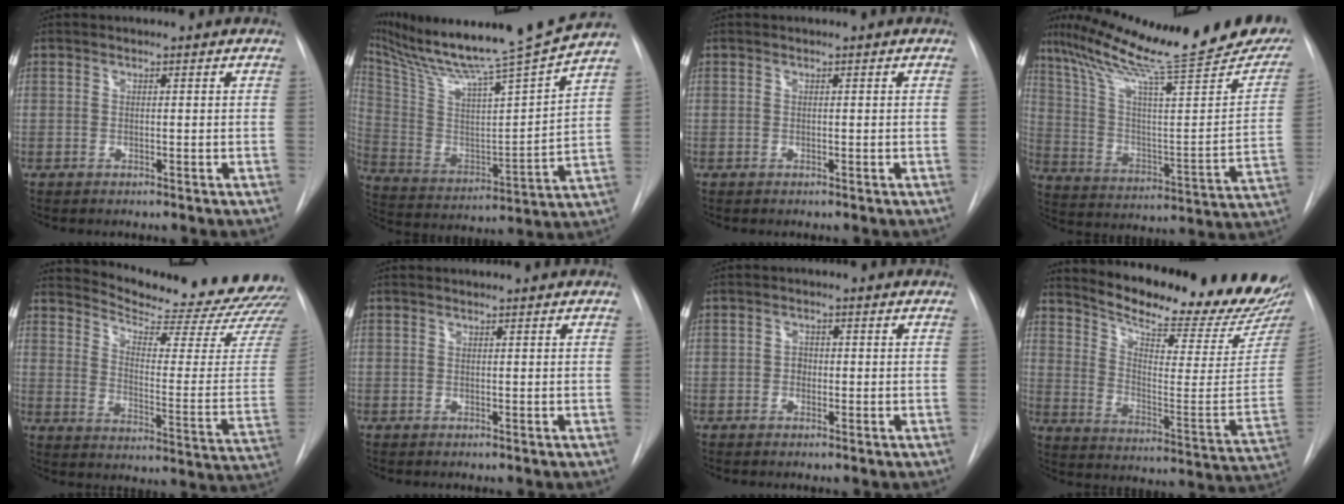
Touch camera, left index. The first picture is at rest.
{"total": 21.3, "force": [18.9, -1.7, 9.8], "torque": [-0.181, -0.042, 0.310]}
{"total": 0.0}
{"total": 30.8, "force": [24.7, 3.7, 18.0], "torque": [-0.286, -0.040, 0.344]}
{"total": 24.1, "force": [22.8, 1.4, 7.6], "torque": [-0.111, -0.128, 0.285]}
{"total": 1.6, "force": [1.5, 0.1, 0.3], "torque": [-0.010, 0.018, 0.019]}
{"total": 1.3, "force": [-0.3, 1.1, 0.7], "torque": [-0.007, 0.005, -0.007]}
{"total": 24.7, "force": [22.6, 3.2, 9.4], "torque": [-0.149, -0.097, 0.298]}